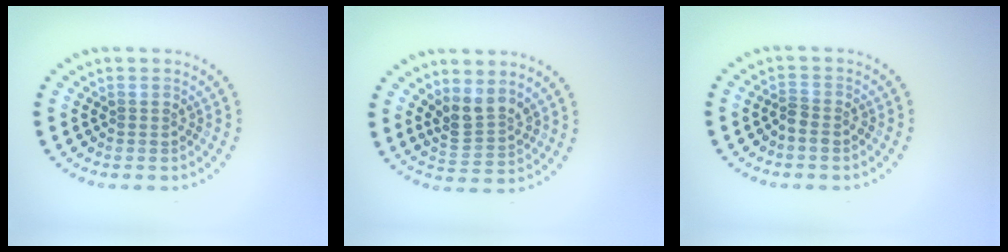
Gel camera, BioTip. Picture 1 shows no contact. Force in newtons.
{"total": 3.0, "press": 2.6, "slide": 1.5}
{"total": 1.1, "press": 1.0, "slide": 0.4}